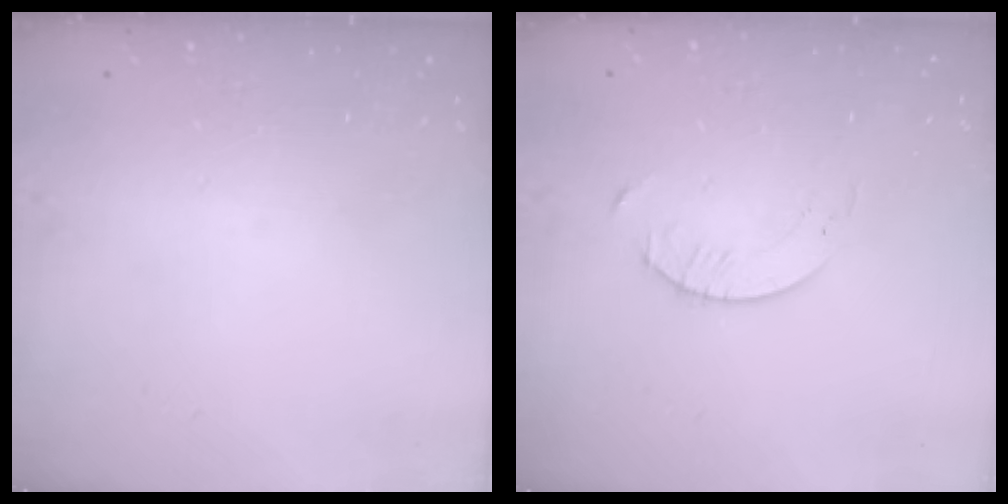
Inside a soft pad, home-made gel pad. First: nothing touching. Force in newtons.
{"total": 4.1, "press": 4.0, "slide": 0.5}